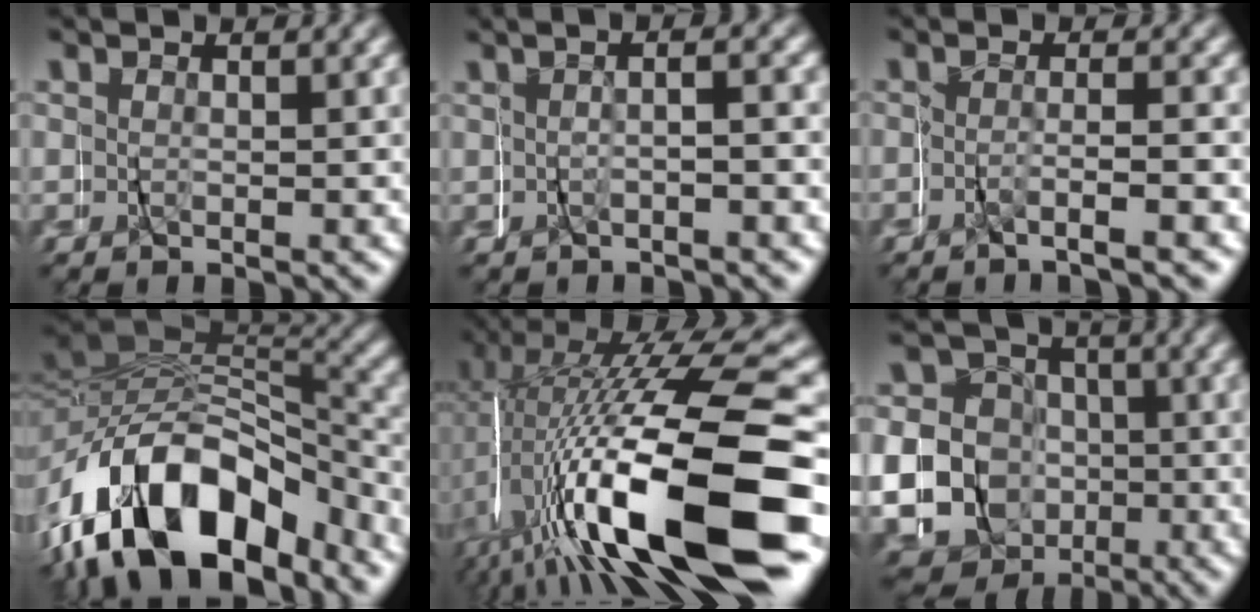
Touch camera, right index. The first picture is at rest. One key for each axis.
{"total": 1.3, "fx": -1.1, "fy": -0.6, "fz": 0.5, "tx": -0.006, "ty": 0.014, "tz": -0.023}
{"total": 2.4, "fx": -2.1, "fy": -0.3, "fz": 1.2, "tx": -0.033, "ty": 0.006, "tz": -0.040}
{"total": 13.7, "fx": -4.6, "fy": 8.4, "fz": 9.8, "tx": -0.204, "ty": -0.016, "tz": -0.061}
{"total": 15.7, "fx": -4.0, "fy": 4.6, "fz": 14.4, "tx": -0.239, "ty": 0.000, "tz": -0.041}
{"total": 17.2, "fx": -3.7, "fy": 16.2, "fz": 4.5, "tx": -0.129, "ty": -0.056, "tz": -0.068}